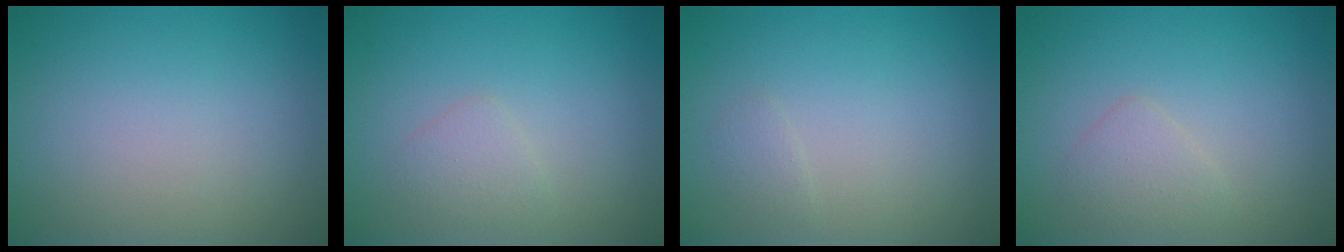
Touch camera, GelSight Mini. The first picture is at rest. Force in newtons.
{"total": 1.4, "press": 1.4, "slide": 0.1}
{"total": 0.7, "press": 0.7, "slide": 0.1}
{"total": 1.6, "press": 1.6, "slide": 0.0}